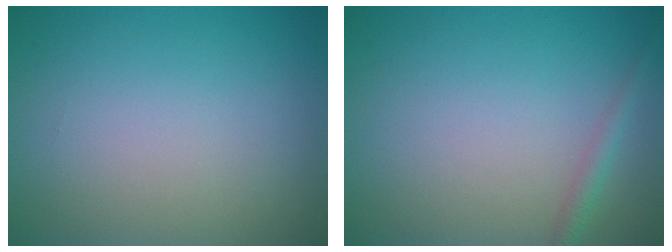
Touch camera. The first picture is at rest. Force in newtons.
{"total": 1.3, "press": 1.3, "slide": 0.1}